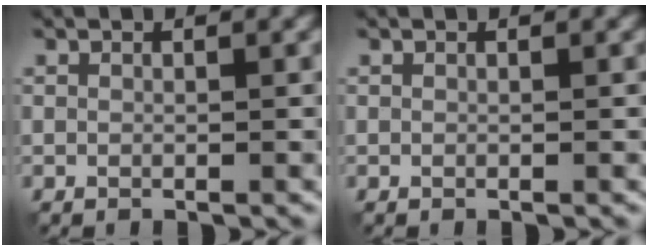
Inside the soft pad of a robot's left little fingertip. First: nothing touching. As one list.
[{"total": 0.0}]